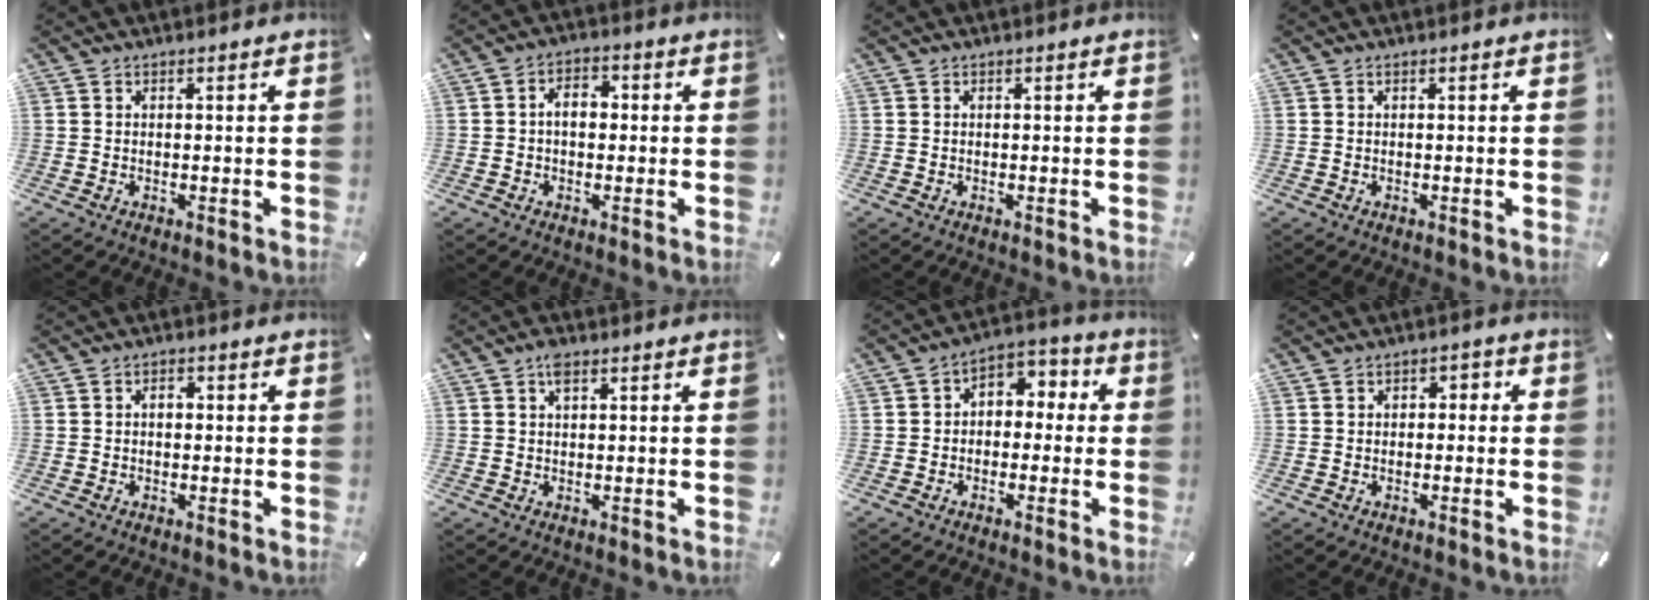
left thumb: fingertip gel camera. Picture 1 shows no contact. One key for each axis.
{"total": 5.0, "fx": -0.1, "fy": 3.2, "fz": 3.8, "tx": -0.055, "ty": 0.008, "tz": -0.007}
{"total": 0.0}
{"total": 0.0}
{"total": 1.9, "fx": 0.0, "fy": 1.3, "fz": 1.3, "tx": -0.018, "ty": 0.004, "tz": -0.003}
{"total": 2.5, "fx": 1.2, "fy": 1.2, "fz": 1.9, "tx": -0.033, "ty": 0.001, "tz": 0.018}
{"total": 4.8, "fx": -1.5, "fy": 4.2, "fz": 1.8, "tx": -0.023, "ty": 0.019, "tz": -0.032}
{"total": 1.9, "fx": -0.9, "fy": 1.5, "fz": 0.8, "tx": -0.016, "ty": 0.013, "tz": -0.021}